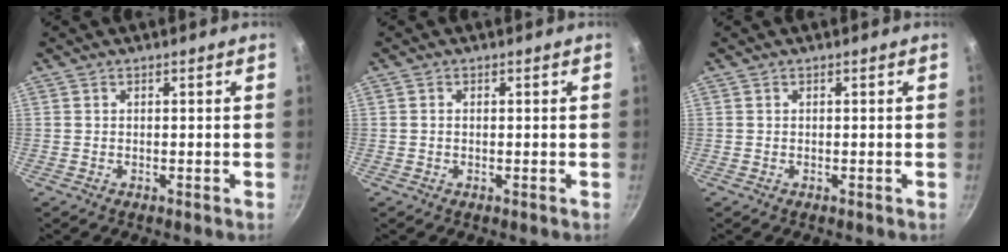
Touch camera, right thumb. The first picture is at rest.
{"total": 0.7, "force": [0.0, 0.5, 0.4], "torque": [-0.008, 0.003, -0.001]}
{"total": 0.0}